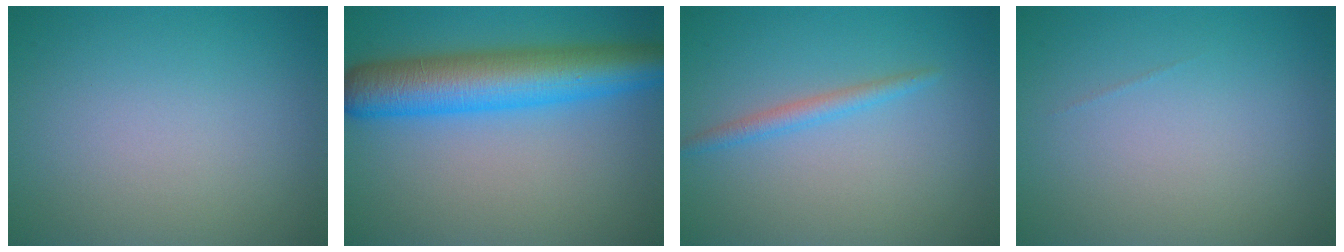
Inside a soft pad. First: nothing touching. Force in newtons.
{"total": 8.8, "press": 8.8, "slide": 0.3}
{"total": 1.6, "press": 1.6, "slide": 0.1}
{"total": 0.0}